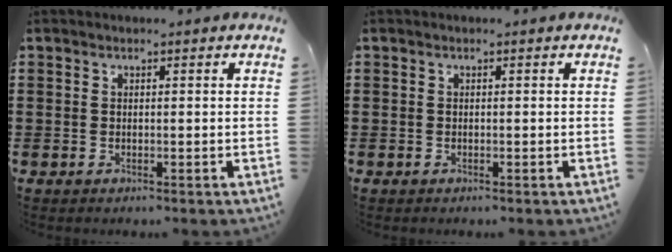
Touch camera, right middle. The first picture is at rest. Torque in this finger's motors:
{"motor_torque": [-0.11, -0.07, 0.02, -0.01]}